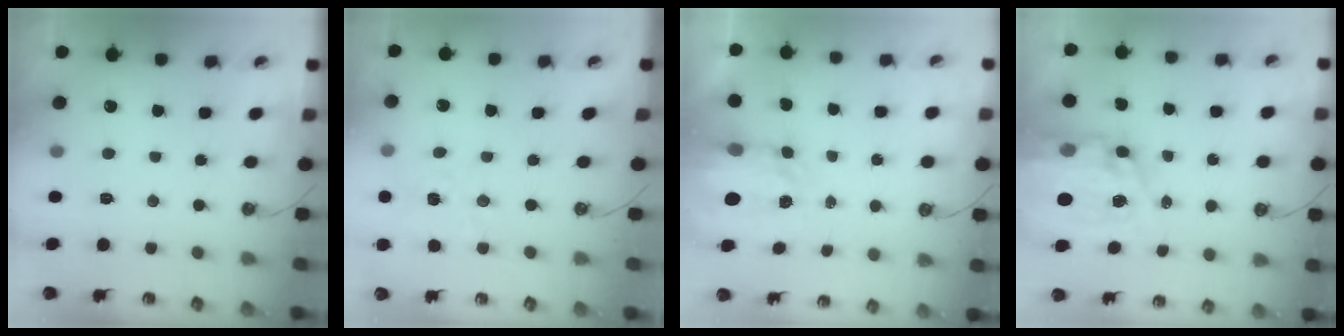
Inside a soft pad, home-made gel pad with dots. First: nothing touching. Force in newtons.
{"total": 1.6, "press": 1.6, "slide": 0.2}
{"total": 3.6, "press": 3.6, "slide": 0.4}
{"total": 18.4, "press": 18.3, "slide": 1.8}